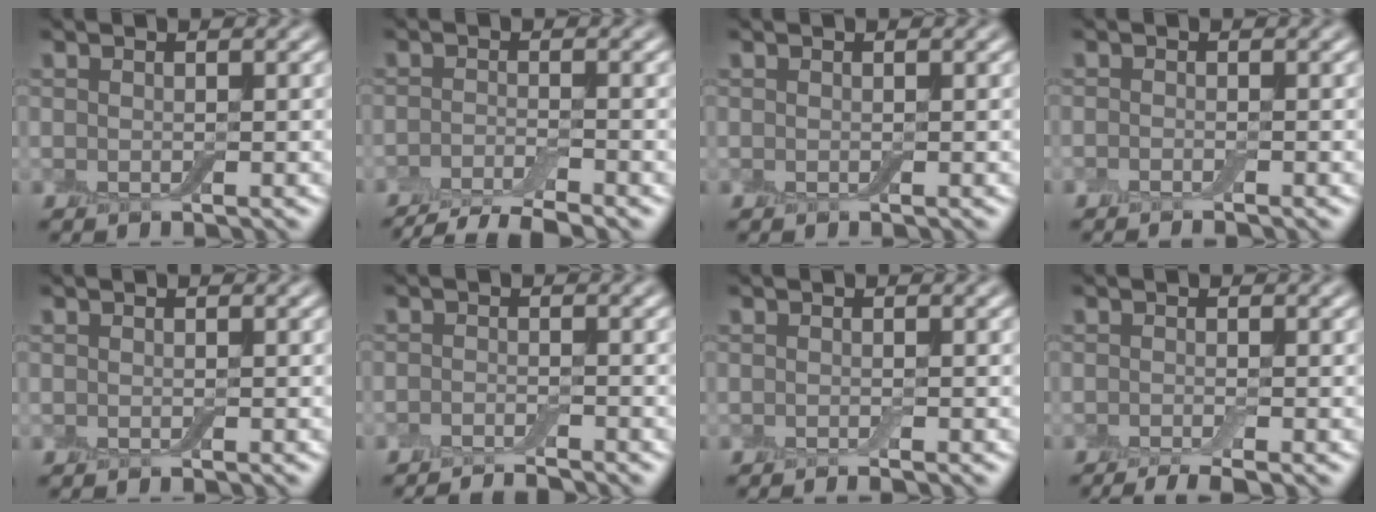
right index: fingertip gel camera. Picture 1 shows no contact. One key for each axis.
{"total": 4.9, "fx": -4.1, "fy": 0.9, "fz": 2.4, "tx": -0.037, "ty": -0.005, "tz": -0.078}
{"total": 0.0}
{"total": 1.0, "fx": -0.9, "fy": 0.0, "fz": 0.4, "tx": -0.008, "ty": -0.002, "tz": -0.019}
{"total": 0.0}
{"total": 2.8, "fx": -2.6, "fy": 0.3, "fz": 1.1, "tx": -0.011, "ty": 0.002, "tz": -0.042}
{"total": 0.7, "fx": -0.5, "fy": -0.1, "fz": 0.5, "tx": -0.006, "ty": -0.002, "tz": -0.008}
{"total": 3.0, "fx": -2.2, "fy": 0.5, "fz": 1.9, "tx": -0.029, "ty": -0.001, "tz": -0.040}